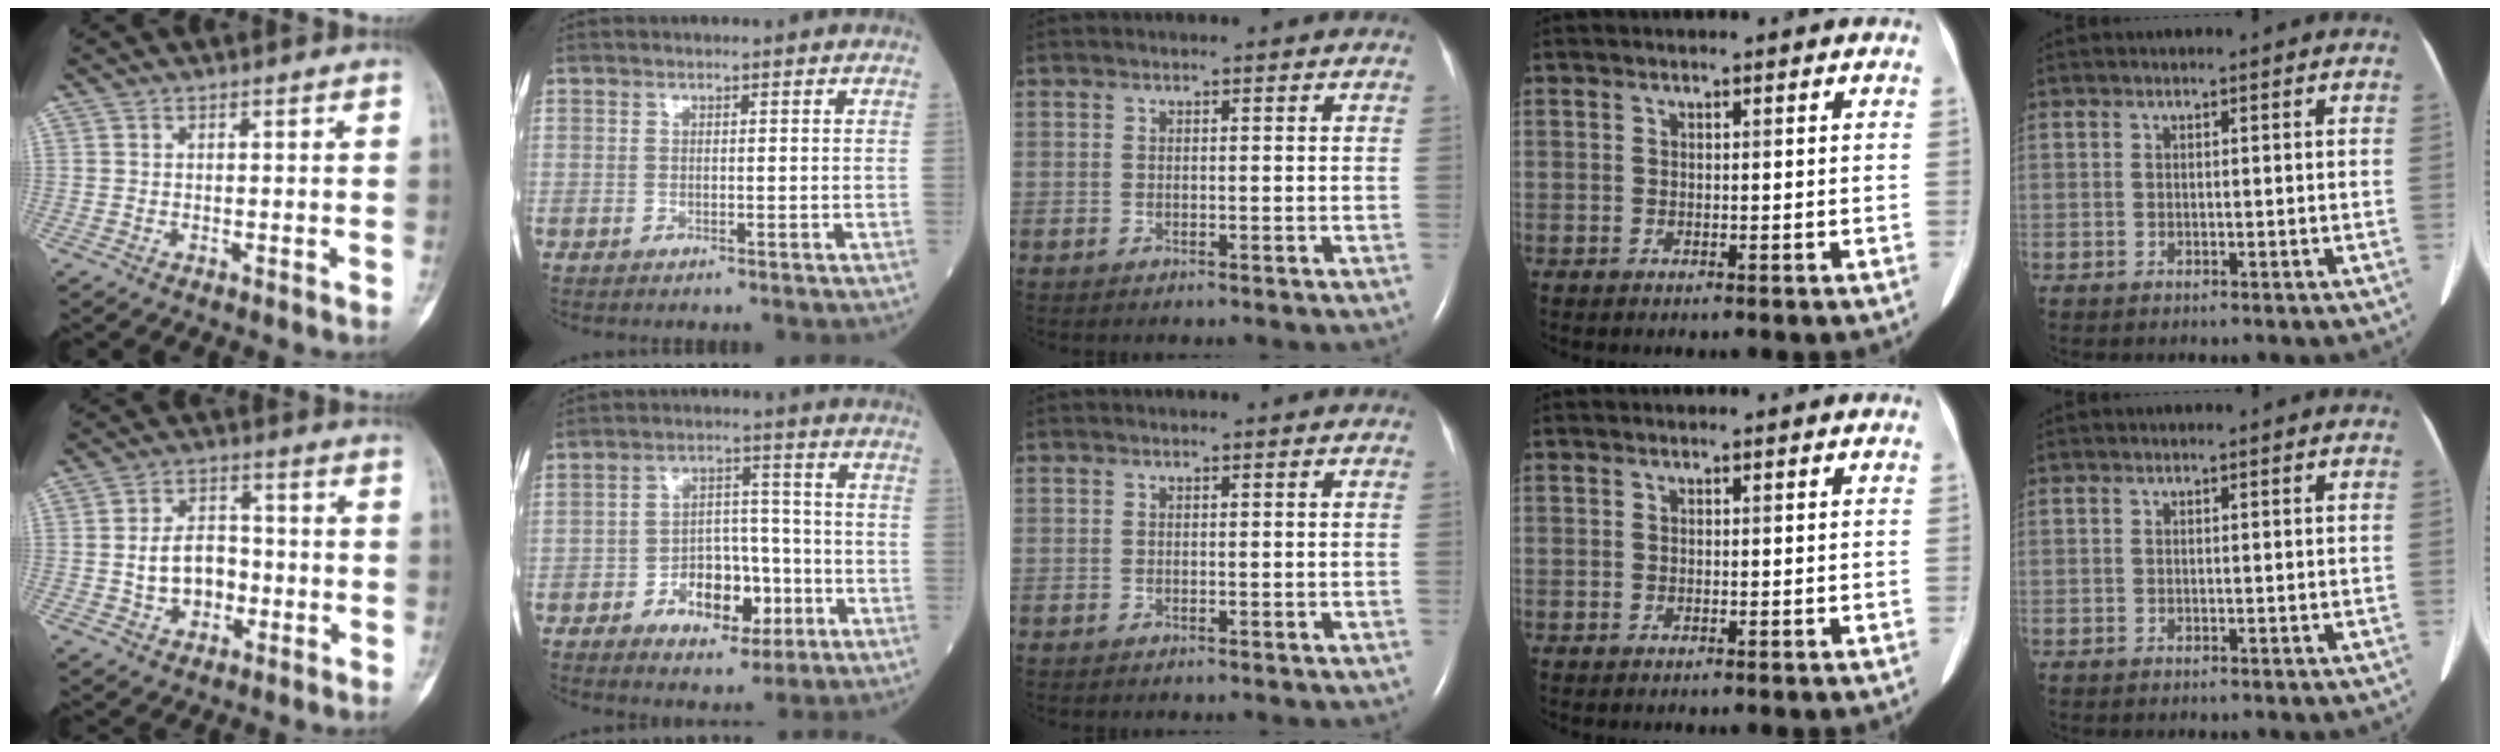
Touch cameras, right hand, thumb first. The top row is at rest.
{"thumb": {"total": 8.7, "force": [-1.4, 6.4, 5.7], "torque": [-0.068, 0.024, -0.024]}, "index": {"total": 9.1, "force": [-3.6, 5.2, 6.5], "torque": [-0.105, 0.020, -0.054]}}